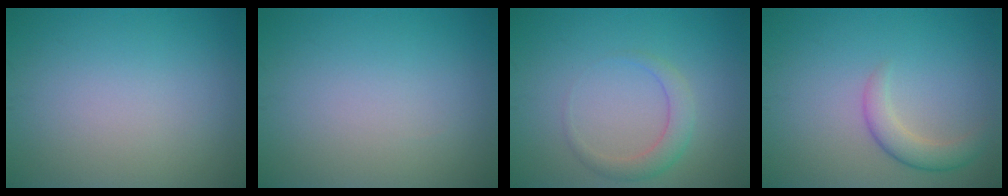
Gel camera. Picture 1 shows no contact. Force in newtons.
{"total": 0.0}
{"total": 2.3, "press": 2.3, "slide": 0.1}
{"total": 2.6, "press": 2.6, "slide": 0.1}